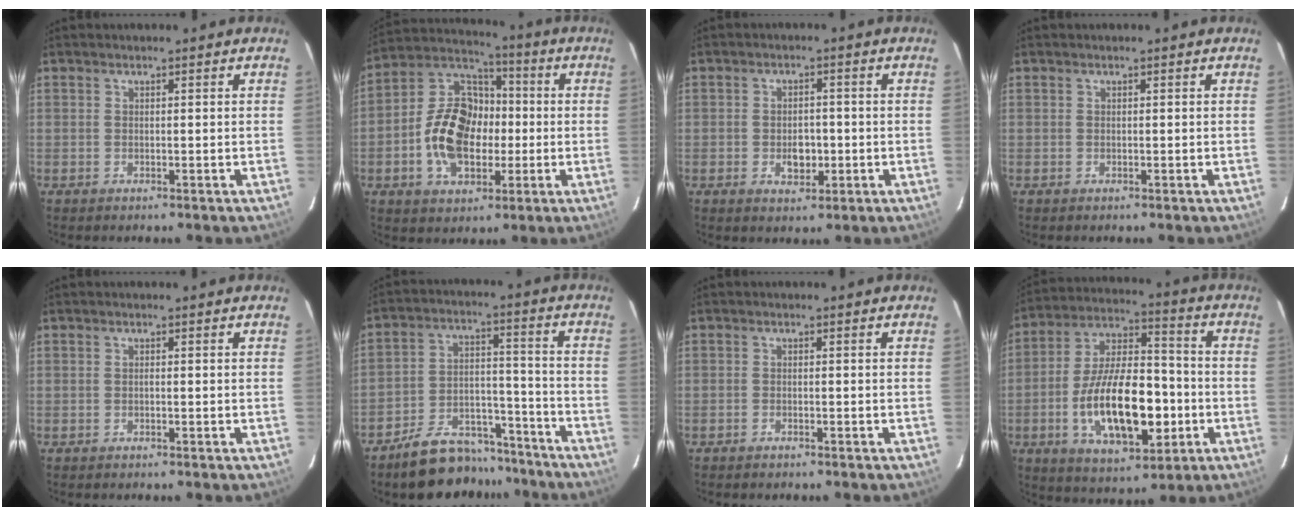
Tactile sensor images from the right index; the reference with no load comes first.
{"total": 15.9, "force": [-2.6, 10.9, 11.3], "torque": [-0.226, 0.029, -0.041]}
{"total": 4.2, "force": [-1.0, 3.2, 2.6], "torque": [-0.045, 0.002, -0.010]}
{"total": 0.0}
{"total": 0.0}
{"total": 14.6, "force": [-12.1, 6.7, 4.5], "torque": [-0.090, 0.040, -0.169]}
{"total": 1.1, "force": [-1.0, 0.4, 0.3], "torque": [-0.015, 0.003, -0.019]}
{"total": 19.5, "force": [-4.8, 9.0, 16.6], "torque": [-0.317, 0.004, -0.071]}